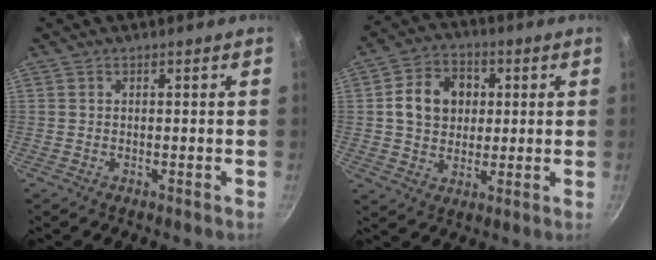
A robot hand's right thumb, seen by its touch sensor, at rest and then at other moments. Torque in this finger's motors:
{"motor_torque": [-0.05, 0.21, 0.41, -0.37, 0.14]}